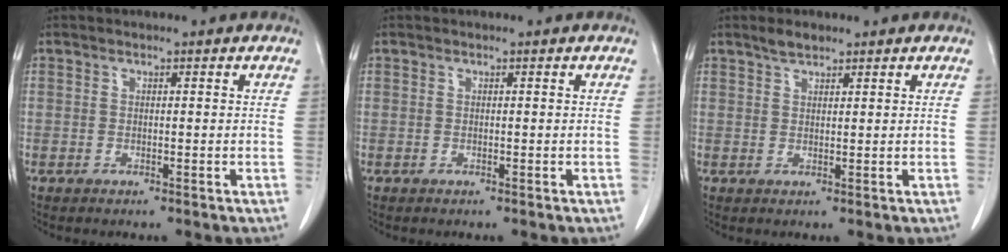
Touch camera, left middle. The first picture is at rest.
{"total": 0.0}
{"total": 2.1, "force": [1.8, 0.6, 0.9], "torque": [-0.022, 0.003, 0.034]}